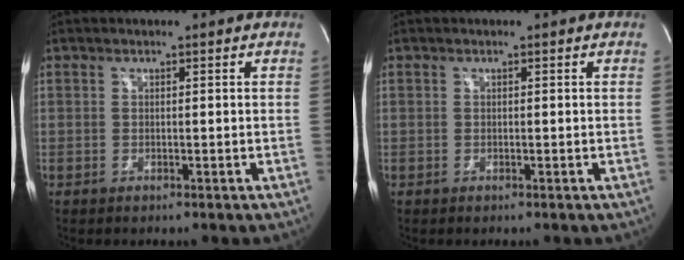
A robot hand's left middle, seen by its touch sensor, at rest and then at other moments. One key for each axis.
{"total": 0.0}